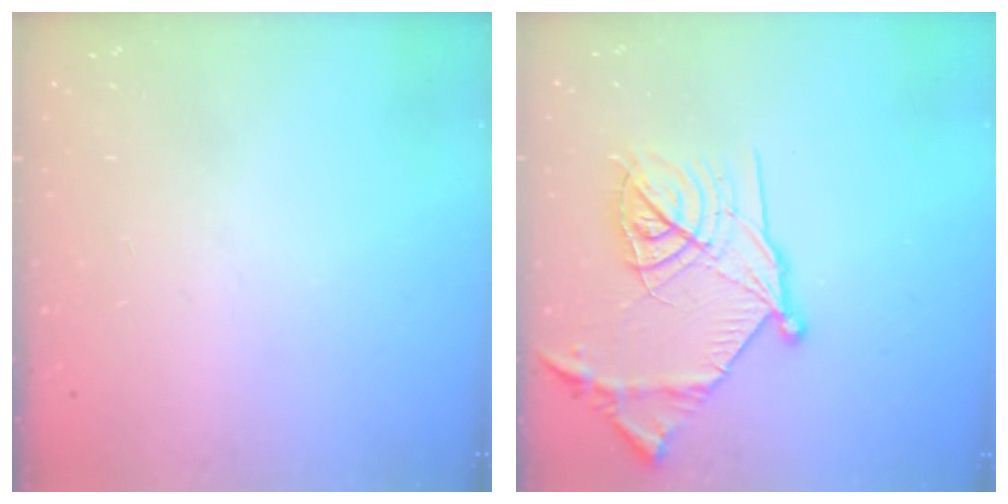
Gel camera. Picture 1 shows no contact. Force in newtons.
{"total": 18.5, "press": 18.4, "slide": 1.6}